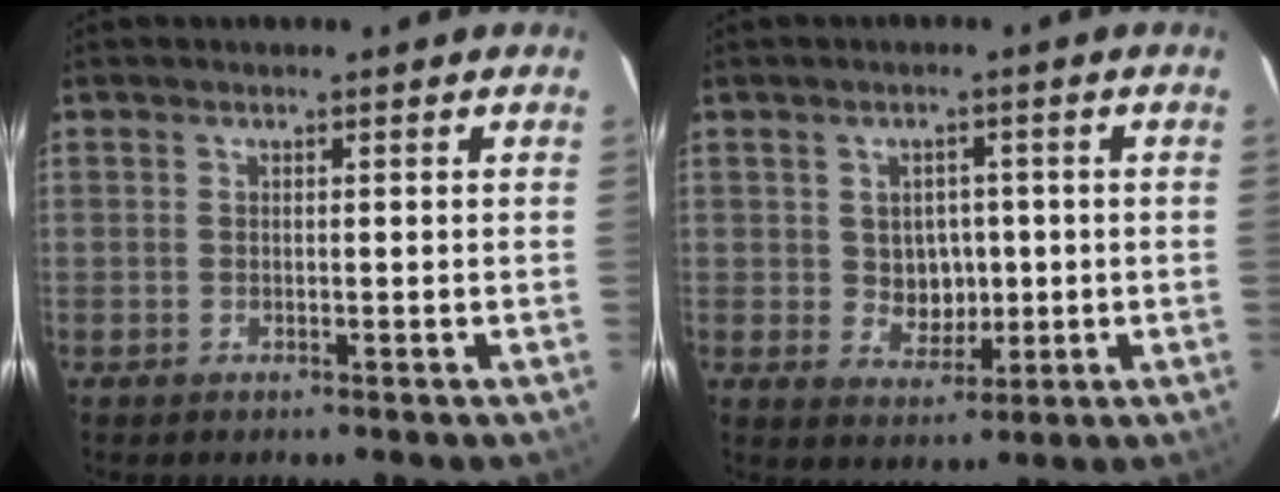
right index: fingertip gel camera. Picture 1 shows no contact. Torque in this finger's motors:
{"motor_torque": [0.08, -0.03, 0.06, 0.01]}